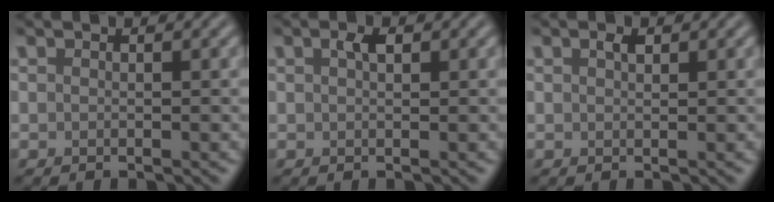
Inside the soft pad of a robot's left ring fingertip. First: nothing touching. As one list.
[{"total": 1.4, "force": [0.7, 0.7, 1.1], "torque": [-0.021, 0.002, 0.012]}, {"total": 1.0, "force": [0.6, 0.5, 0.7], "torque": [-0.015, 0.000, 0.010]}]